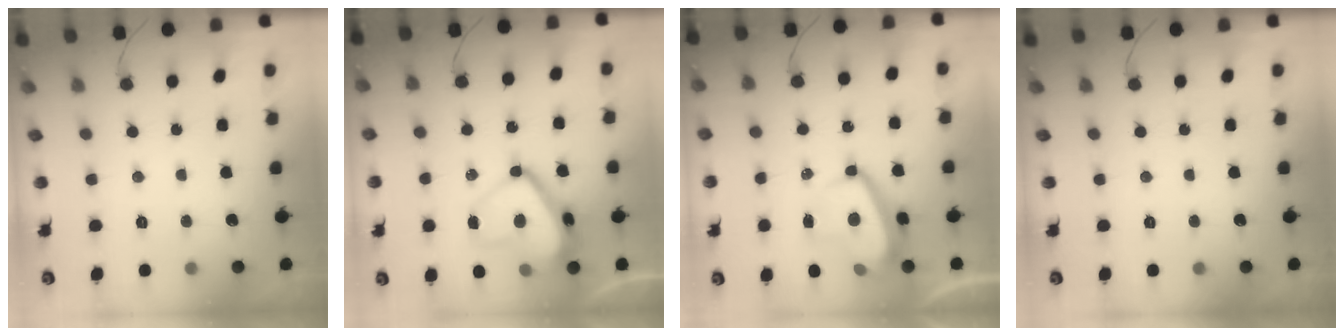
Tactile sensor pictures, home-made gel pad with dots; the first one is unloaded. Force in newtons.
{"total": 15.3, "press": 15.2, "slide": 1.8}
{"total": 11.1, "press": 11.0, "slide": 1.3}
{"total": 0.0}